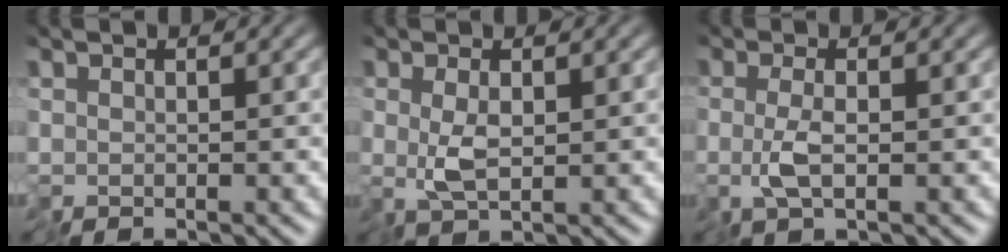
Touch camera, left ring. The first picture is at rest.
{"total": 1.9, "force": [-0.1, 0.4, 1.9], "torque": [-0.038, 0.000, 0.001]}
{"total": 2.2, "force": [-0.6, 0.1, 2.1], "torque": [-0.043, -0.005, -0.012]}